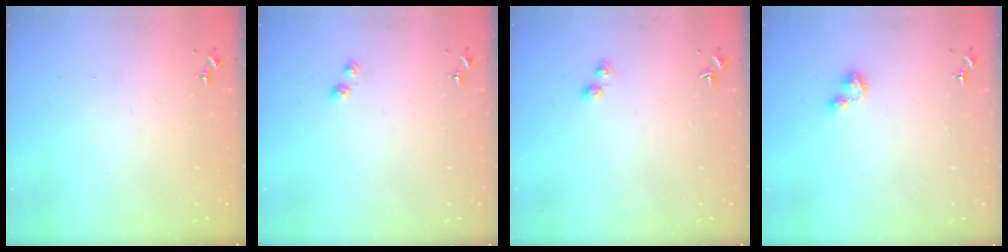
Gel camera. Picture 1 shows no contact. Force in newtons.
{"total": 3.6, "press": 3.5, "slide": 0.4}
{"total": 2.9, "press": 2.9, "slide": 0.5}
{"total": 2.3, "press": 2.3, "slide": 0.4}